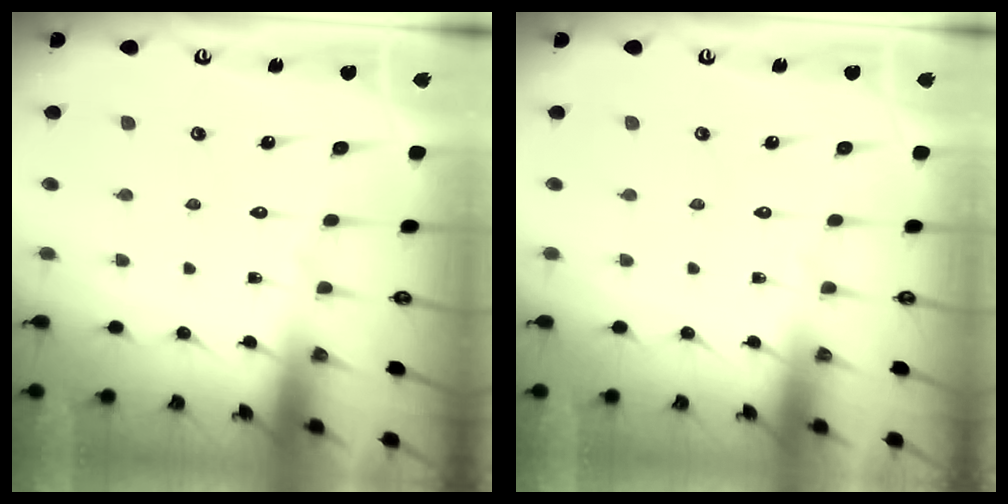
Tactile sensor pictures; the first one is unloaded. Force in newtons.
{"total": 0.0}